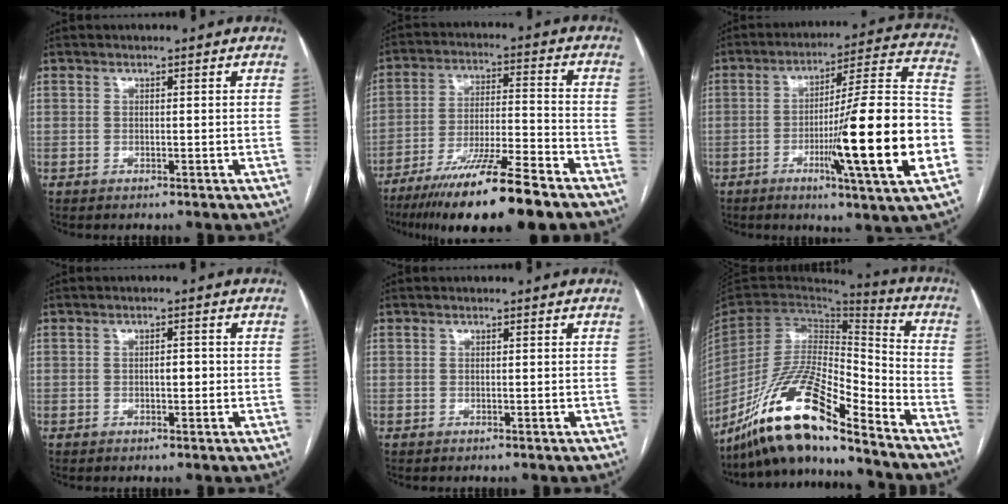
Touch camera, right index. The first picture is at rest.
{"total": 16.4, "force": [-11.8, 0.4, 11.4], "torque": [-0.187, -0.035, -0.202]}
{"total": 21.4, "force": [-5.8, -0.1, 20.6], "torque": [-0.283, -0.004, -0.089]}
{"total": 1.8, "force": [-0.3, 0.7, 1.6], "torque": [-0.023, 0.004, -0.005]}
{"total": 0.0}
{"total": 17.9, "force": [-13.9, 2.5, 11.0], "torque": [-0.212, 0.002, -0.256]}